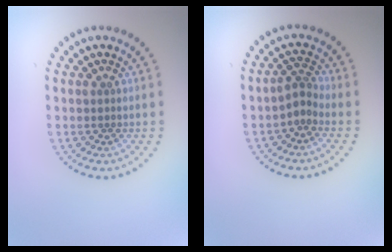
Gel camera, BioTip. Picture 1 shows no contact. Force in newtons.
{"total": 1.8, "press": 1.2, "slide": 1.4}